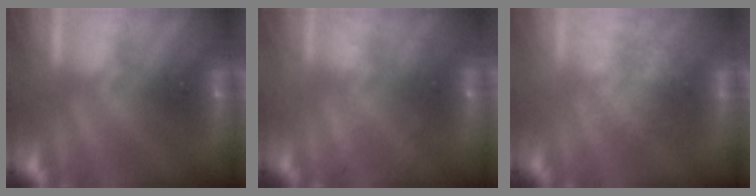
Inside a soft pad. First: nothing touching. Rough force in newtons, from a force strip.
{"total": 2.1}
{"total": 3.4}